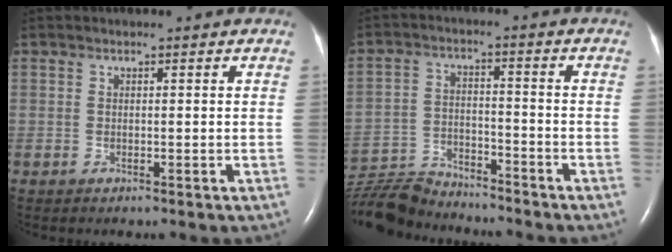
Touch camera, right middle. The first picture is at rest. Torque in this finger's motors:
{"motor_torque": [-0.46, -0.72, -0.03, 0.00]}